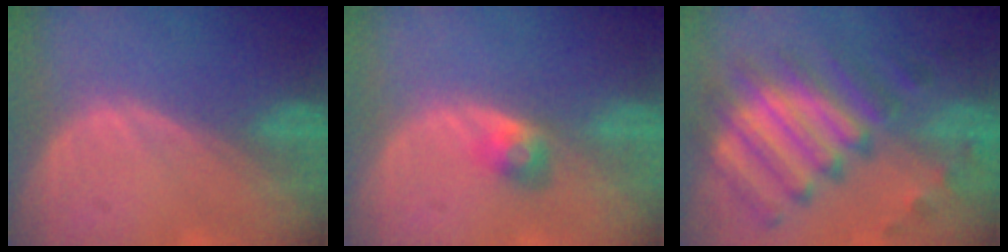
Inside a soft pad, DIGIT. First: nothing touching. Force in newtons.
{"total": 2.8, "press": 2.5, "slide": 1.2}
{"total": 11.4, "press": 10.6, "slide": 4.4}